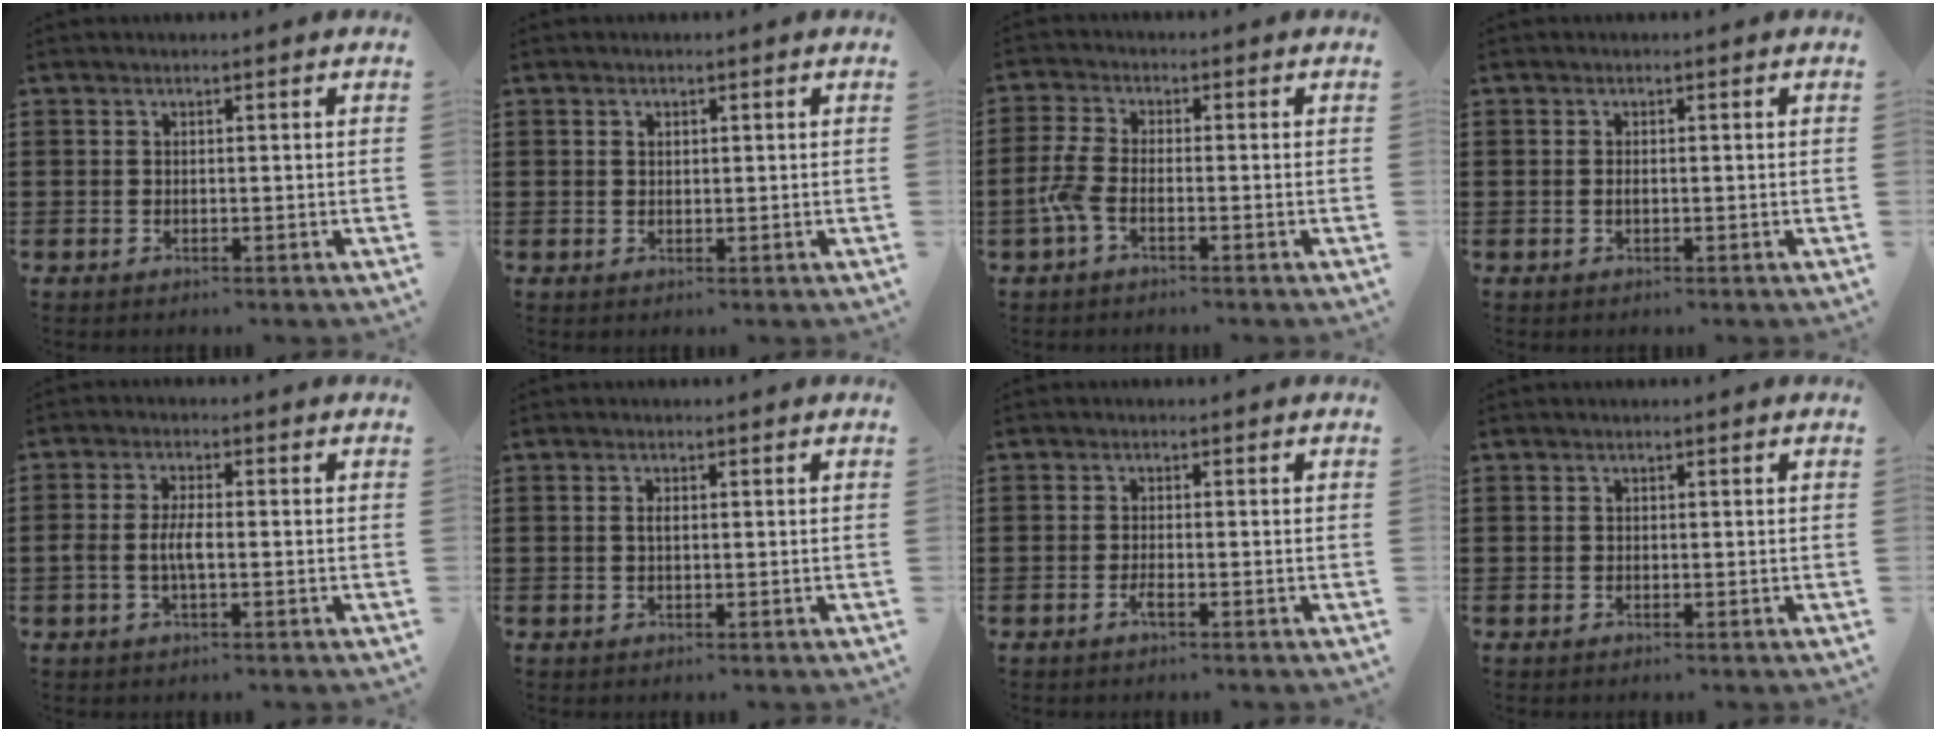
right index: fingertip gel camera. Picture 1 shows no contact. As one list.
[{"total": 0.7, "force": [0.5, 0.4, 0.4], "torque": [-0.007, 0.004, 0.012]}, {"total": 4.1, "force": [-1.9, 1.3, 3.4], "torque": [-0.094, -0.009, -0.042]}, {"total": 0.6, "force": [-0.1, 0.2, 0.5], "torque": [-0.013, -0.002, -0.001]}, {"total": 3.6, "force": [-0.8, 1.0, 3.3], "torque": [-0.082, -0.005, -0.023]}, {"total": 1.0, "force": [0.2, 0.2, 0.9], "torque": [-0.017, 0.001, 0.005]}, {"total": 1.7, "force": [-1.0, 0.1, 1.3], "torque": [-0.032, -0.007, -0.019]}, {"total": 0.0}]